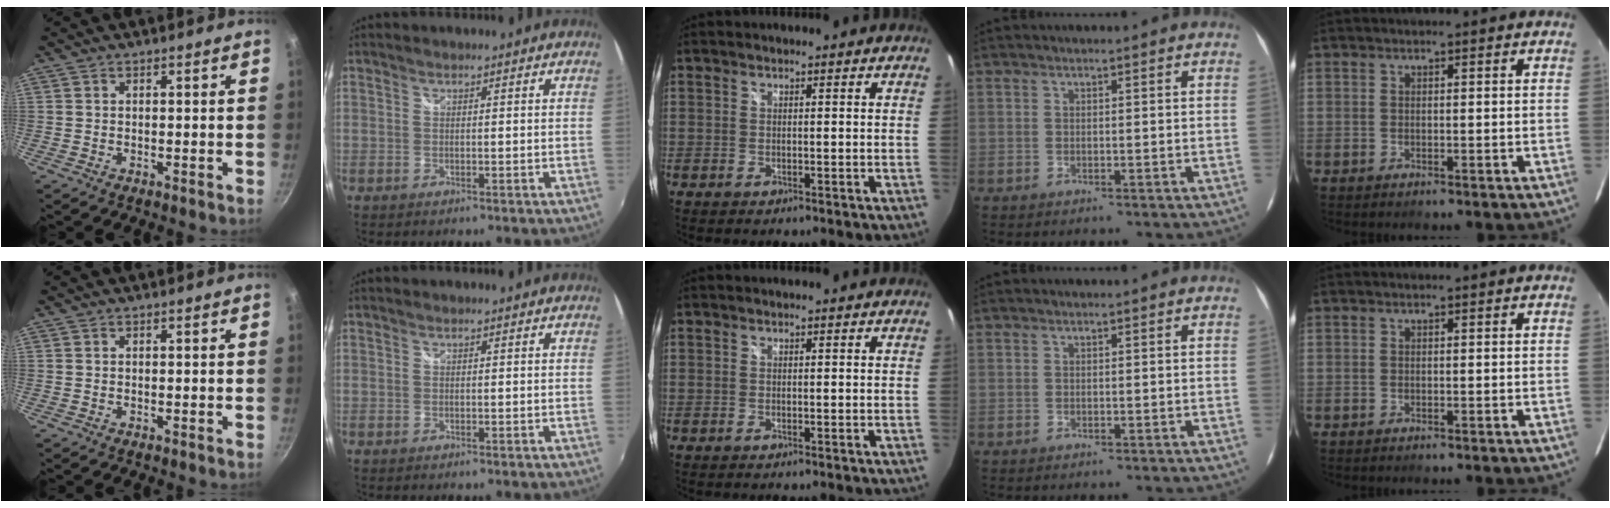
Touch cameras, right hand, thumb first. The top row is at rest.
{}